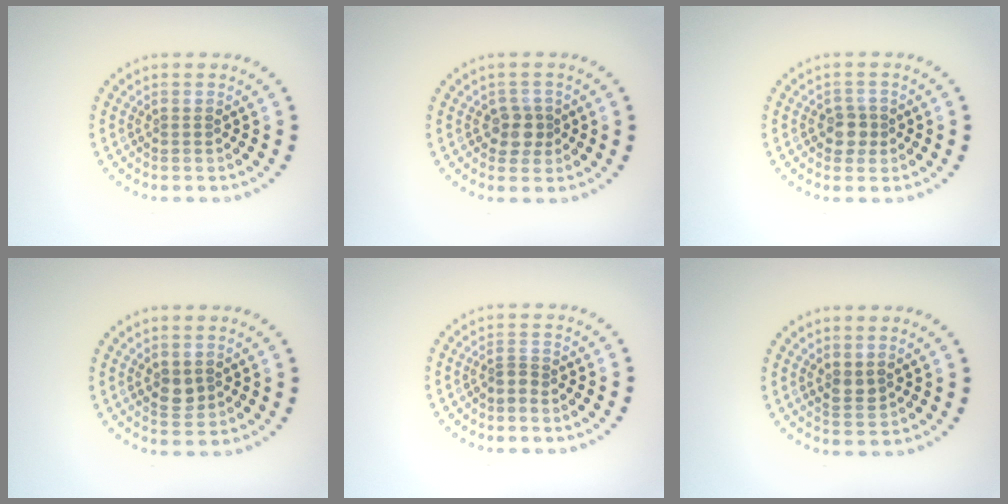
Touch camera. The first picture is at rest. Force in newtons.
{"total": 2.1, "press": 1.7, "slide": 1.1}
{"total": 1.8, "press": 1.6, "slide": 0.8}
{"total": 1.8, "press": 1.7, "slide": 0.3}
{"total": 0.9, "press": 0.6, "slide": 0.7}
{"total": 1.5, "press": 1.3, "slide": 0.6}